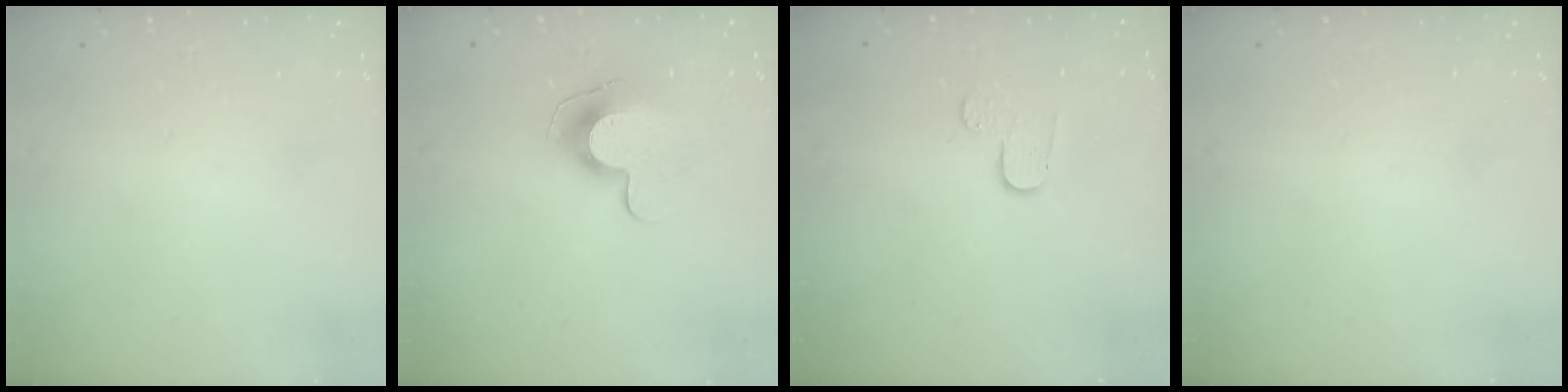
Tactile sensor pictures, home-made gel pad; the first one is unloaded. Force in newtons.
{"total": 9.6, "press": 9.6, "slide": 0.1}
{"total": 6.2, "press": 6.2, "slide": 0.6}
{"total": 0.0}